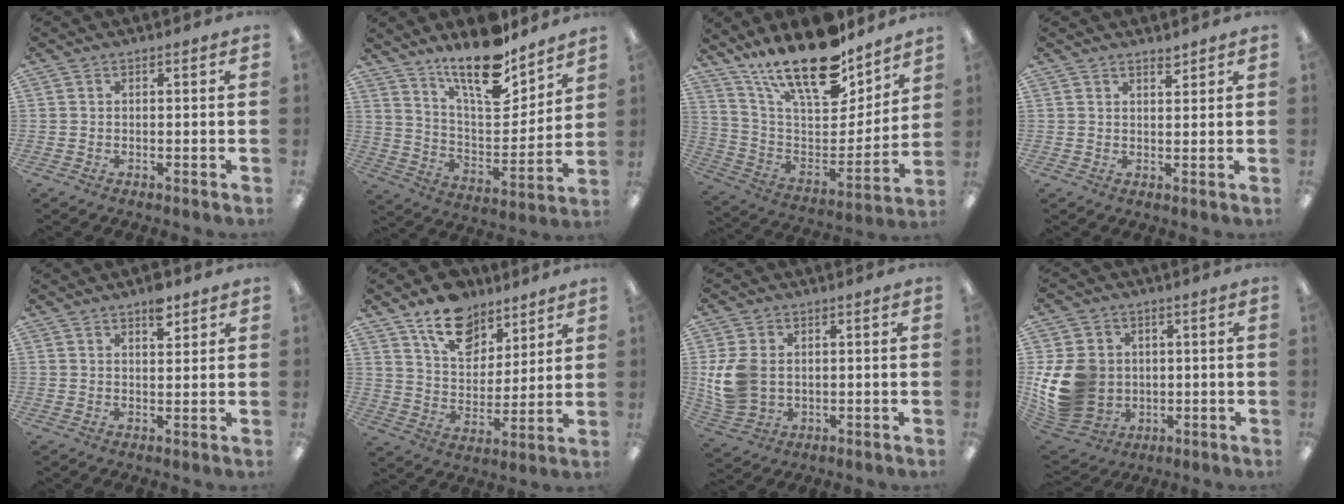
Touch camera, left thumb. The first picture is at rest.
{"total": 17.3, "force": [13.6, 5.4, 9.1], "torque": [-0.152, -0.097, 0.233]}
{"total": 22.2, "force": [17.2, 7.6, 11.8], "torque": [-0.194, -0.121, 0.297]}
{"total": 2.2, "force": [2.0, 0.5, 0.7], "torque": [-0.007, -0.009, 0.035]}
{"total": 5.0, "force": [3.4, 2.3, 2.8], "torque": [-0.023, -0.021, 0.053]}
{"total": 14.1, "force": [10.5, 7.8, 5.2], "torque": [-0.077, -0.061, 0.195]}
{"total": 9.7, "force": [0.9, 7.7, 5.9], "torque": [-0.142, 0.010, 0.018]}
{"total": 15.7, "force": [-0.1, 13.3, 8.4], "torque": [-0.188, 0.004, 0.008]}